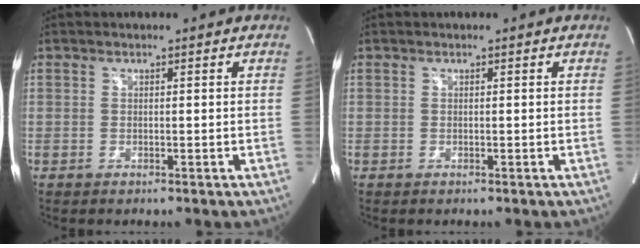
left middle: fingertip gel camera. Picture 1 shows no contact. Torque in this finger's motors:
{"motor_torque": [0.43, -0.70, 0.07, 0.01]}